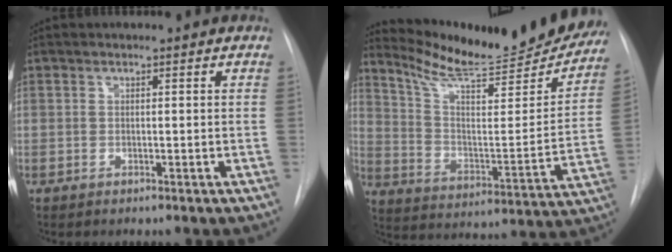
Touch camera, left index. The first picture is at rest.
{"total": 22.8, "force": [21.0, 2.5, 8.6], "torque": [-0.134, -0.072, 0.298]}